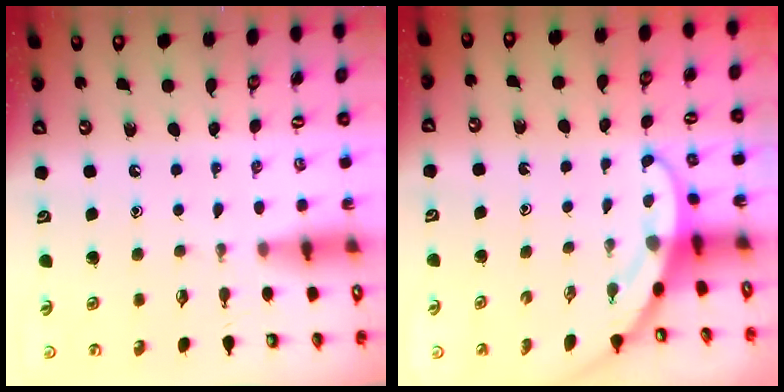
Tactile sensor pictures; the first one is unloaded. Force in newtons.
{"total": 3.2, "press": 3.2, "slide": 0.1}